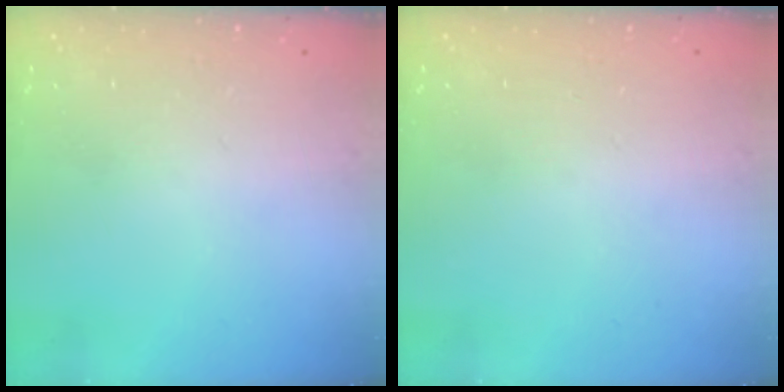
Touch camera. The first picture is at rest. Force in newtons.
{"total": 0.8, "press": 0.5, "slide": 0.6}